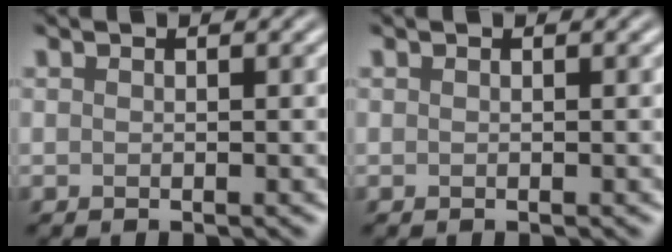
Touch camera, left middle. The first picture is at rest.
{"total": 0.0}